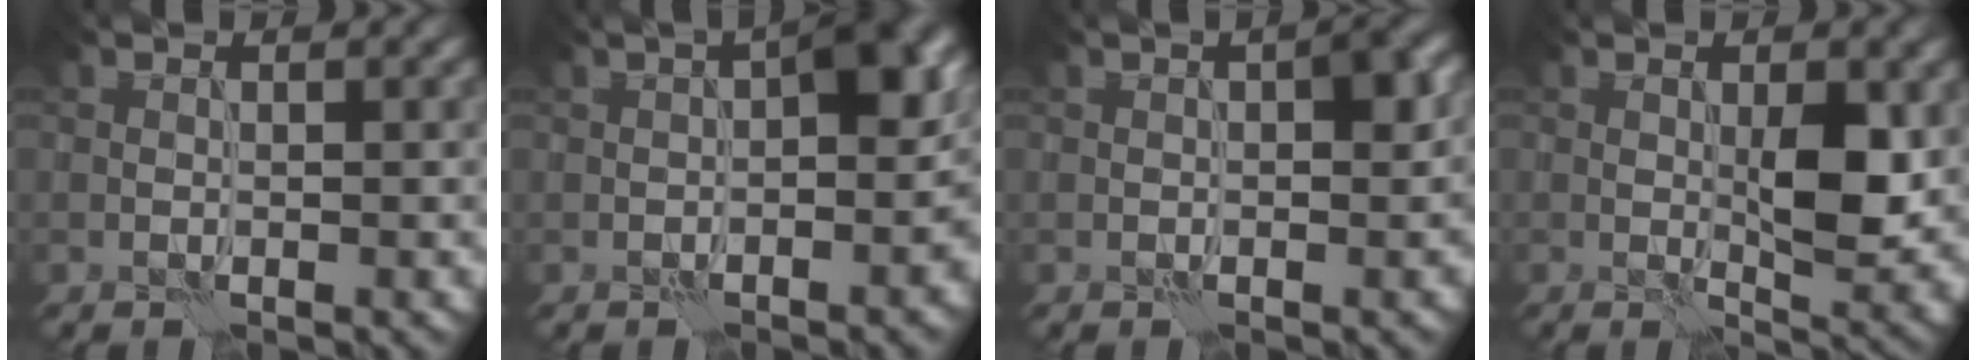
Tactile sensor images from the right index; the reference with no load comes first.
{"total": 6.1, "force": [-0.4, 2.5, 5.6], "torque": [-0.056, 0.025, -0.013]}
{"total": 2.6, "force": [-0.1, 1.0, 2.4], "torque": [-0.025, 0.009, -0.005]}
{"total": 5.0, "force": [0.3, 1.7, 4.6], "torque": [-0.080, -0.006, 0.009]}